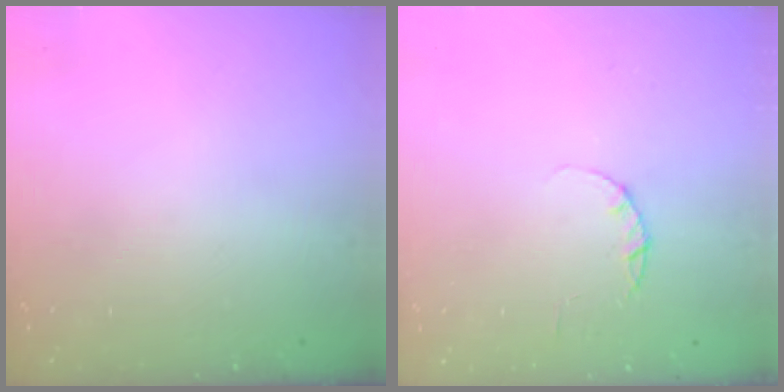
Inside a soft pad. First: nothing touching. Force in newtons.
{"total": 2.2, "press": 2.2, "slide": 0.4}